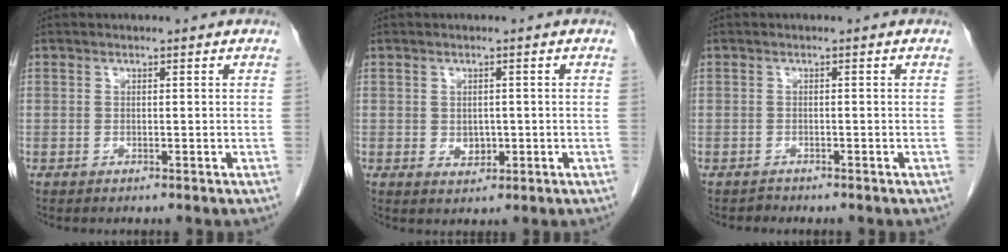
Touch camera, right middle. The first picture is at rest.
{"total": 2.0, "force": [-0.1, 1.6, 1.3], "torque": [-0.019, -0.001, 0.004]}
{"total": 0.6, "force": [-0.6, 0.1, -0.3], "torque": [-0.004, -0.003, -0.013]}